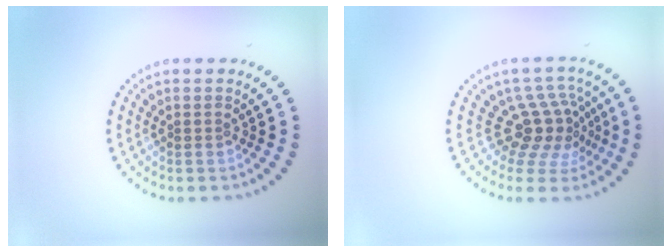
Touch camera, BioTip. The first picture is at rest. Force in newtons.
{"total": 4.1, "press": 2.9, "slide": 2.9}